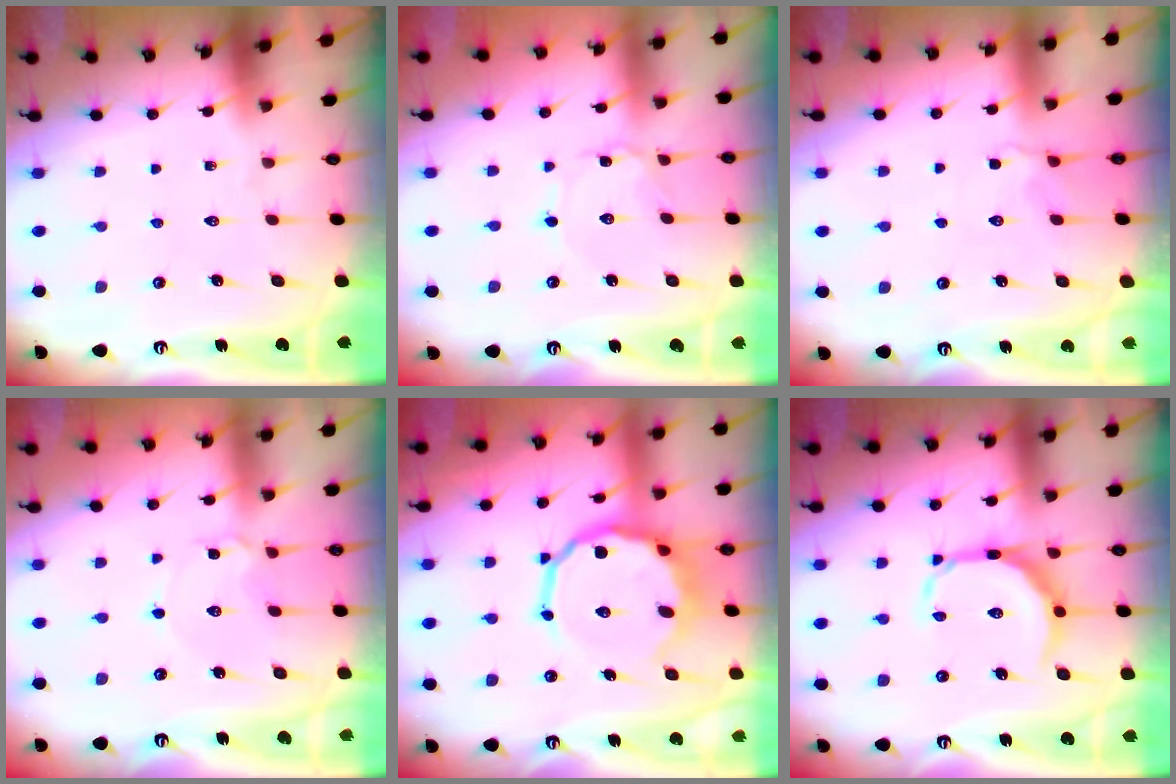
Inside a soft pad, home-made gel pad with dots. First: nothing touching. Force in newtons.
{"total": 0.6, "press": 0.6, "slide": 0.1}
{"total": 2.2, "press": 1.9, "slide": 1.2}
{"total": 2.8, "press": 2.8, "slide": 0.3}
{"total": 12.4, "press": 11.9, "slide": 3.5}
{"total": 10.8, "press": 10.8, "slide": 0.7}